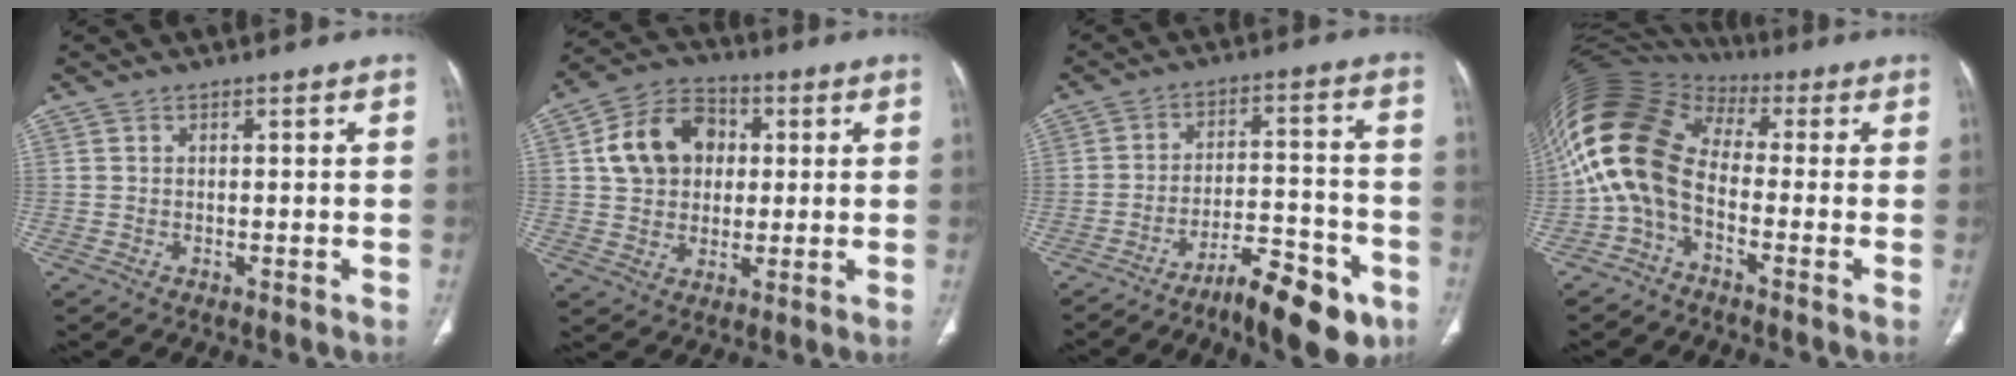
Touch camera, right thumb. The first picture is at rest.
{"total": 12.7, "force": [2.3, 10.1, 7.4], "torque": [-0.105, 0.012, 0.035]}
{"total": 12.7, "force": [-8.0, 4.0, 8.9], "torque": [-0.120, 0.068, -0.123]}
{"total": 13.9, "force": [-2.0, 8.9, 10.5], "torque": [-0.215, 0.065, -0.054]}